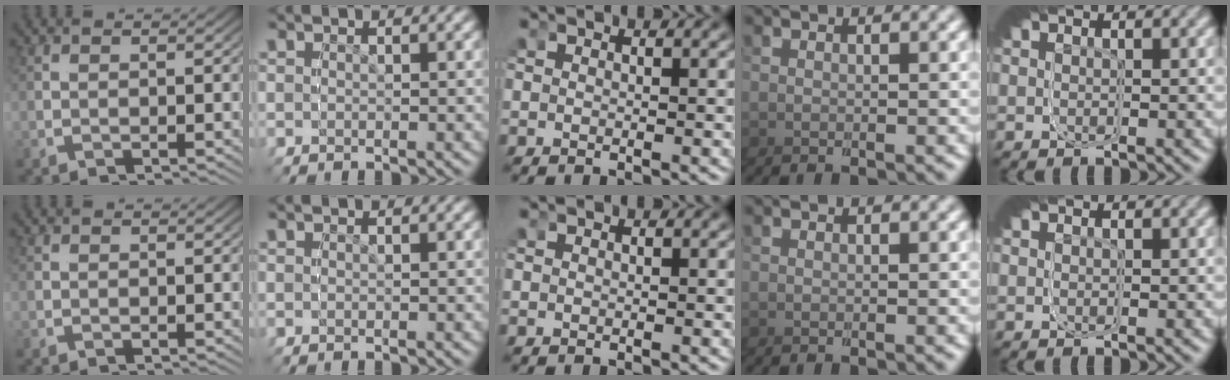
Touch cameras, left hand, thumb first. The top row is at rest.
{}